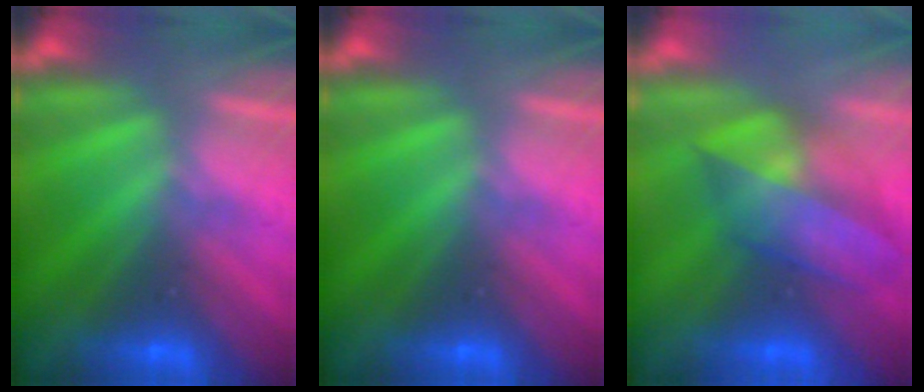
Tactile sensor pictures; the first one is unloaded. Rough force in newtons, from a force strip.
{"total": 0.0}
{"total": 4.0}